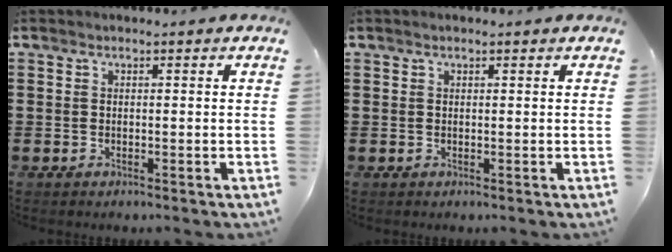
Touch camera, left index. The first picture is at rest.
{"total": 0.6, "force": [0.4, 0.1, 0.4], "torque": [-0.008, 0.001, 0.007]}